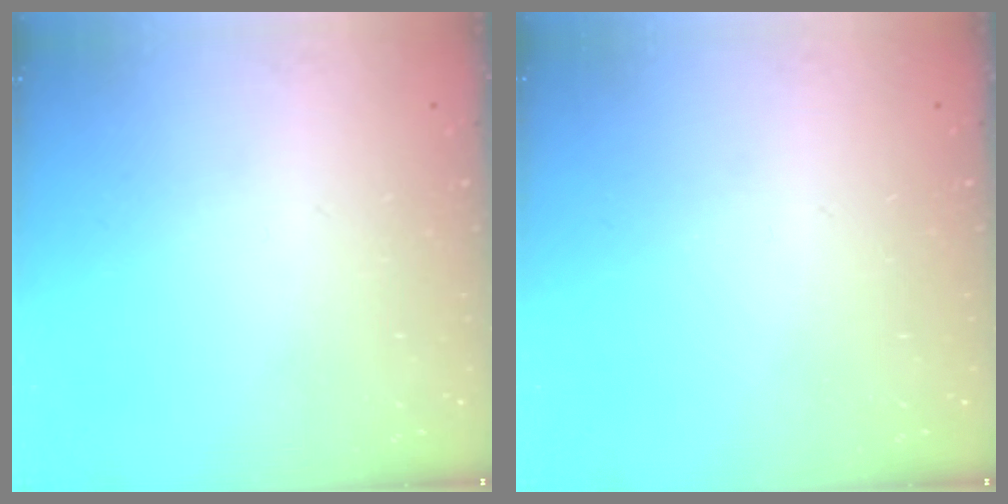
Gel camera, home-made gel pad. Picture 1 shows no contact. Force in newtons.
{"total": 0.0}